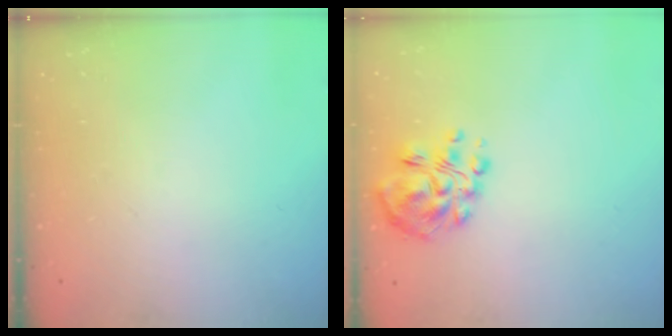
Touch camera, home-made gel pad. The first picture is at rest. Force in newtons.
{"total": 9.6, "press": 9.3, "slide": 2.2}